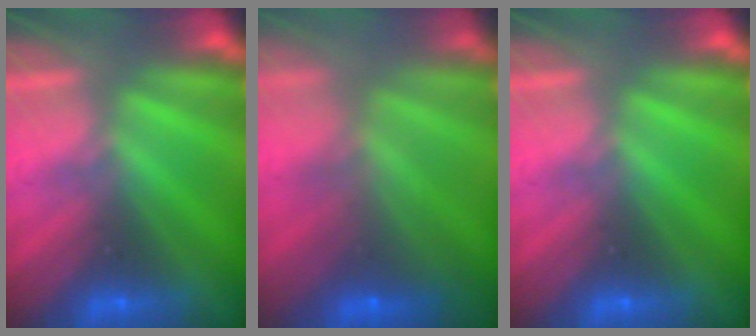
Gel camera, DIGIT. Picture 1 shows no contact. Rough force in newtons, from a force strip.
{"total": 7.1}
{"total": 0.0}